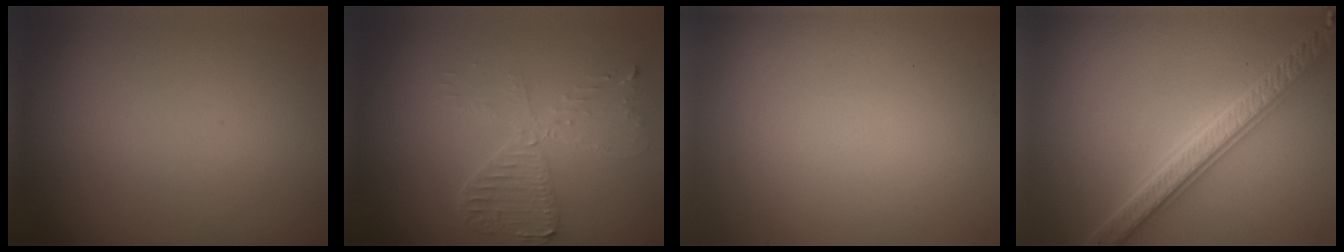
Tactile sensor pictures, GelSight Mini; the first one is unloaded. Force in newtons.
{"total": 3.7, "press": 3.2, "slide": 1.9}
{"total": 0.0}
{"total": 5.4, "press": 5.3, "slide": 1.0}